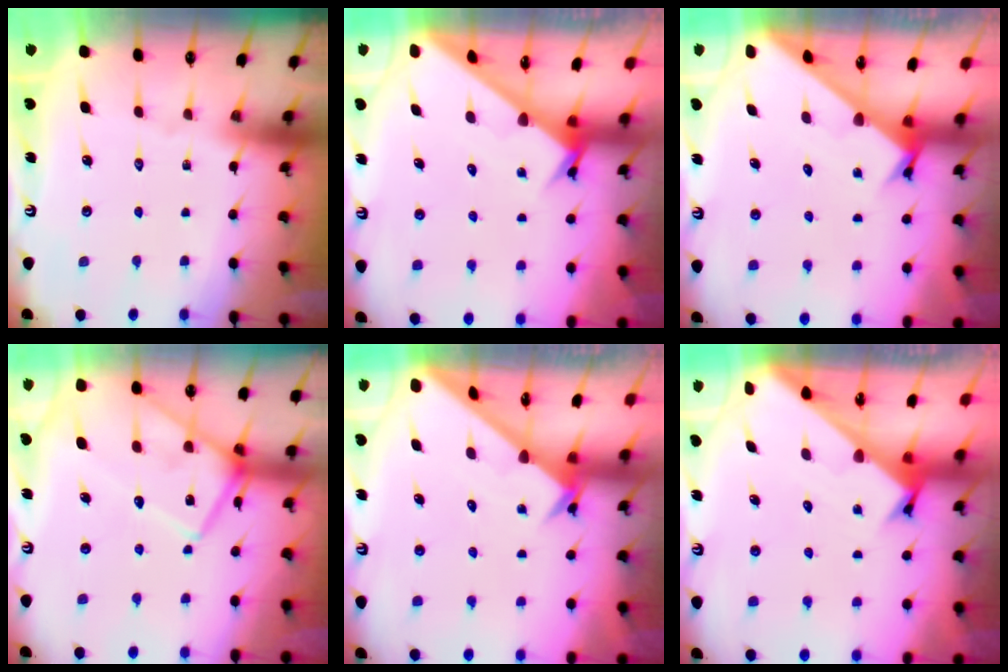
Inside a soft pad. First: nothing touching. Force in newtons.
{"total": 2.8, "press": 2.8, "slide": 0.1}
{"total": 2.4, "press": 2.4, "slide": 0.0}
{"total": 15.6, "press": 15.6, "slide": 0.9}
{"total": 2.5, "press": 2.5, "slide": 0.2}
{"total": 2.3, "press": 2.3, "slide": 0.2}